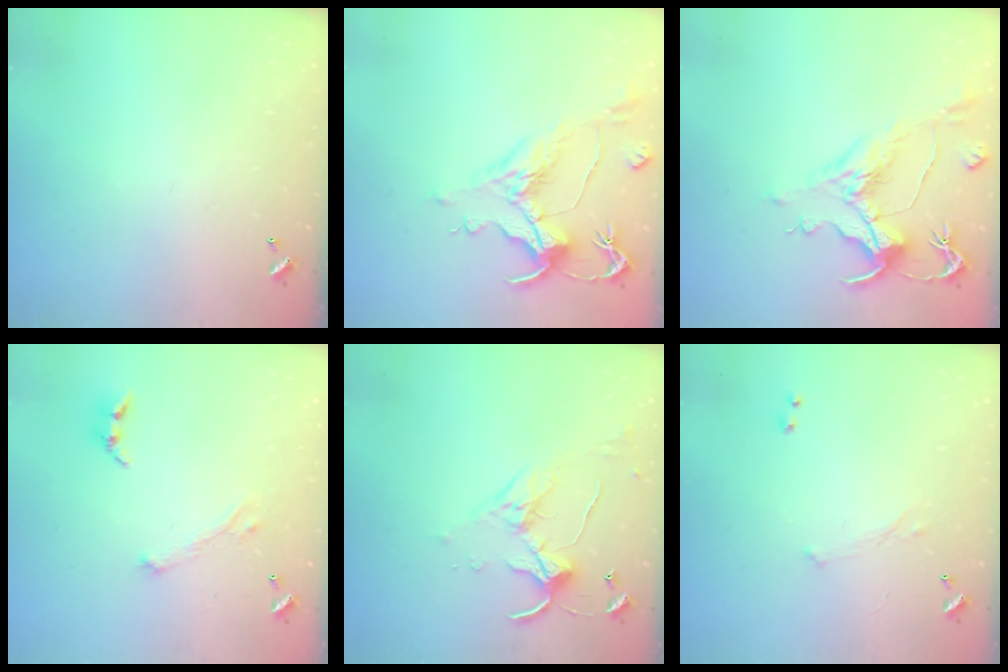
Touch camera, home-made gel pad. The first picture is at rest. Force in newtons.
{"total": 1.5, "press": 0.5, "slide": 1.4}
{"total": 1.5, "press": 0.5, "slide": 1.4}
{"total": 2.9, "press": 2.8, "slide": 0.8}
{"total": 4.6, "press": 4.5, "slide": 0.7}
{"total": 0.7, "press": 0.3, "slide": 0.6}